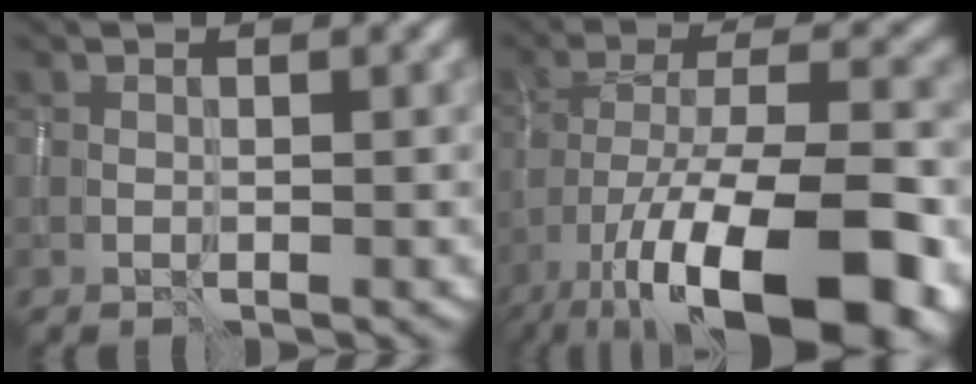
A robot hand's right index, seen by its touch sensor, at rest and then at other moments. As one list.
[{"total": 16.9, "force": [-9.4, 6.5, 12.5], "torque": [-0.207, -0.010, -0.143]}]